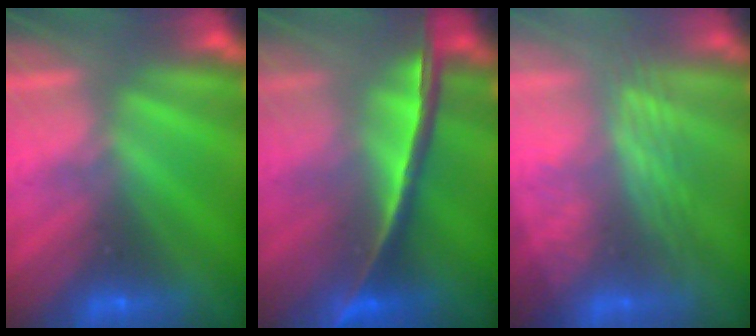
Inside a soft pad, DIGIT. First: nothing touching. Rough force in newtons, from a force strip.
{"total": 1.5}
{"total": 3.0}